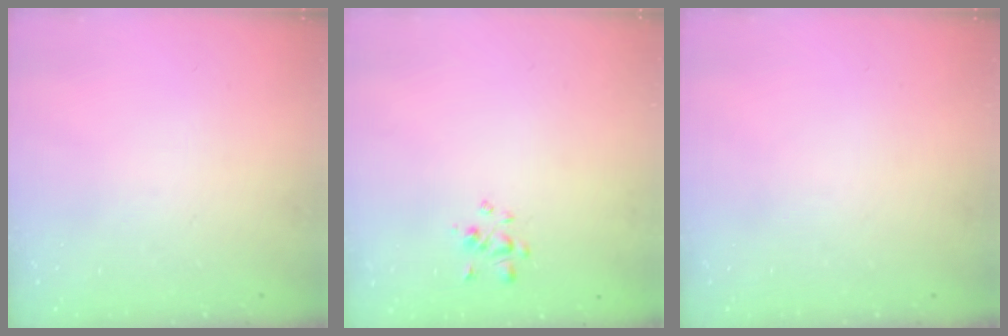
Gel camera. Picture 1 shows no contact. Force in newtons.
{"total": 1.9, "press": 1.8, "slide": 0.7}
{"total": 0.0}